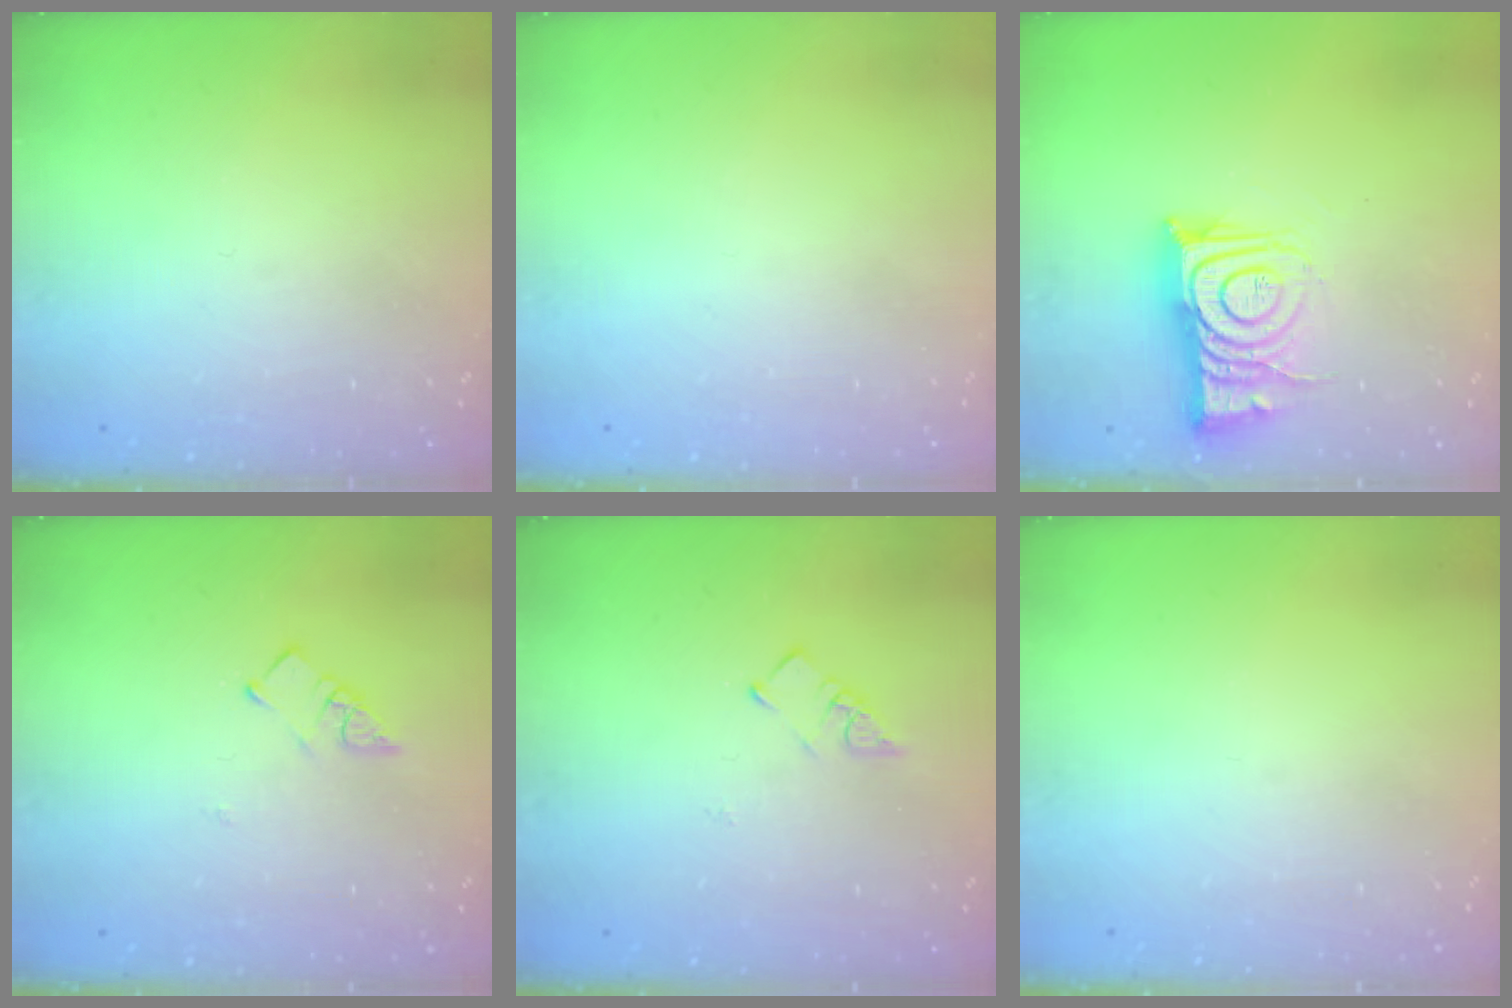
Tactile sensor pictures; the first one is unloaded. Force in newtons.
{"total": 1.5, "press": 1.5, "slide": 0.1}
{"total": 11.4, "press": 11.3, "slide": 0.9}
{"total": 3.7, "press": 3.7, "slide": 0.2}
{"total": 3.4, "press": 3.3, "slide": 0.5}
{"total": 0.0}